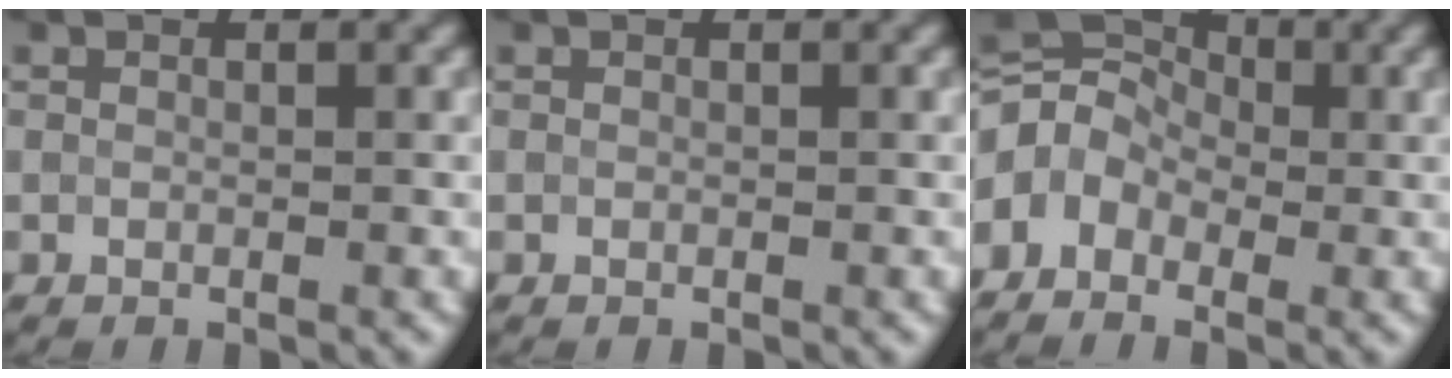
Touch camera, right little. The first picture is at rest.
{"total": 0.0}
{"total": 5.0, "force": [-1.3, 4.0, 2.7], "torque": [-0.042, 0.016, -0.038]}